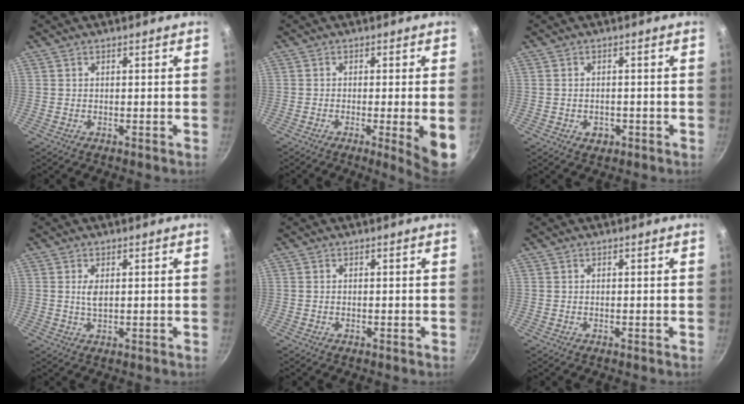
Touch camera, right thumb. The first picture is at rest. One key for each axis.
{"total": 7.5, "fx": -1.9, "fy": 0.3, "fz": 7.3, "tx": -0.097, "ty": -0.003, "tz": -0.024}
{"total": 2.4, "fx": -0.8, "fy": 1.8, "fz": 1.3, "tx": -0.021, "ty": 0.005, "tz": -0.006}
{"total": 2.5, "fx": 0.5, "fy": 1.1, "fz": 2.1, "tx": -0.038, "ty": -0.003, "tz": 0.010}
{"total": 0.0}
{"total": 0.0}